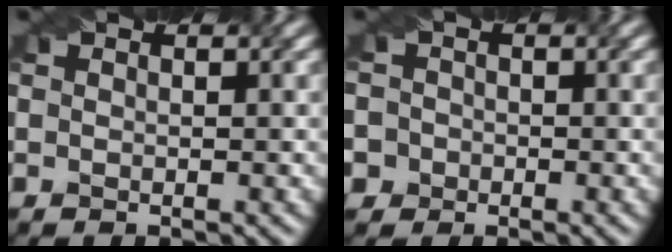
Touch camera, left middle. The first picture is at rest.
{"total": 4.5, "force": [-1.3, 4.2, 1.0], "torque": [-0.017, 0.023, -0.044]}